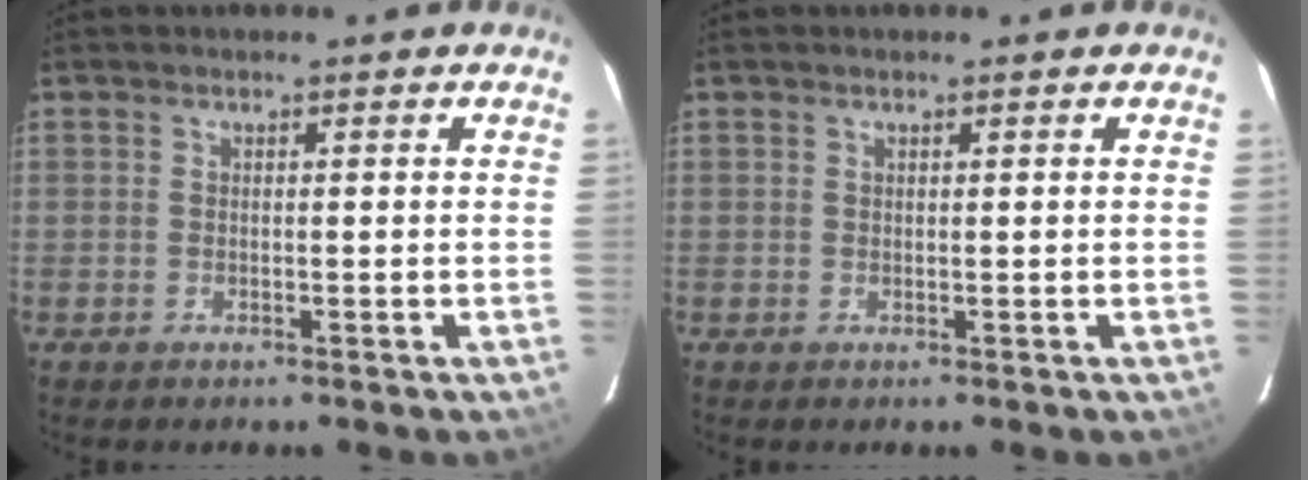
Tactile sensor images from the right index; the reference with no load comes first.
{"total": 0.0}